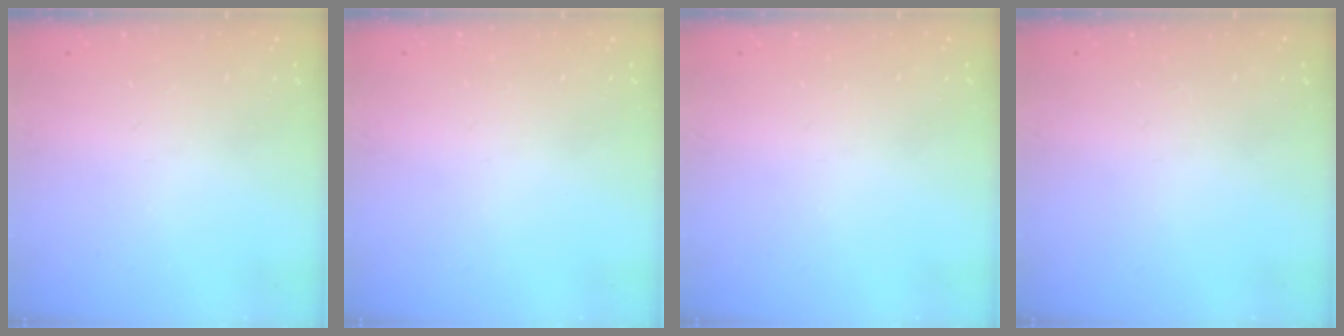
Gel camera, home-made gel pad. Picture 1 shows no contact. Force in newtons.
{"total": 0.0}
{"total": 0.0}
{"total": 0.0}